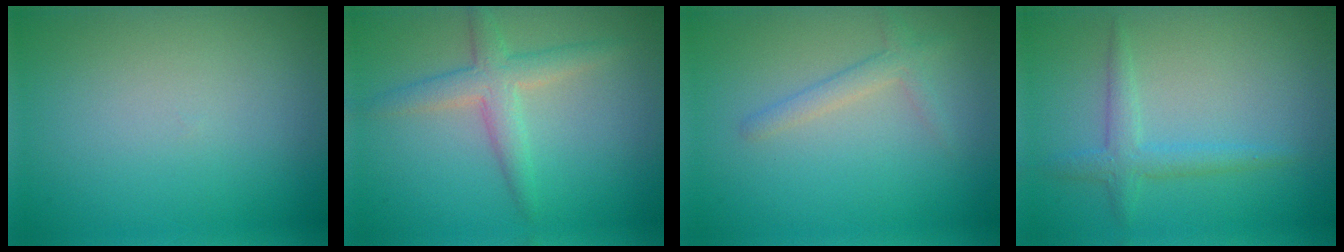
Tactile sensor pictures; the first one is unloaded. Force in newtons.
{"total": 3.2, "press": 3.2, "slide": 0.0}
{"total": 1.7, "press": 1.7, "slide": 0.1}
{"total": 2.1, "press": 2.1, "slide": 0.1}